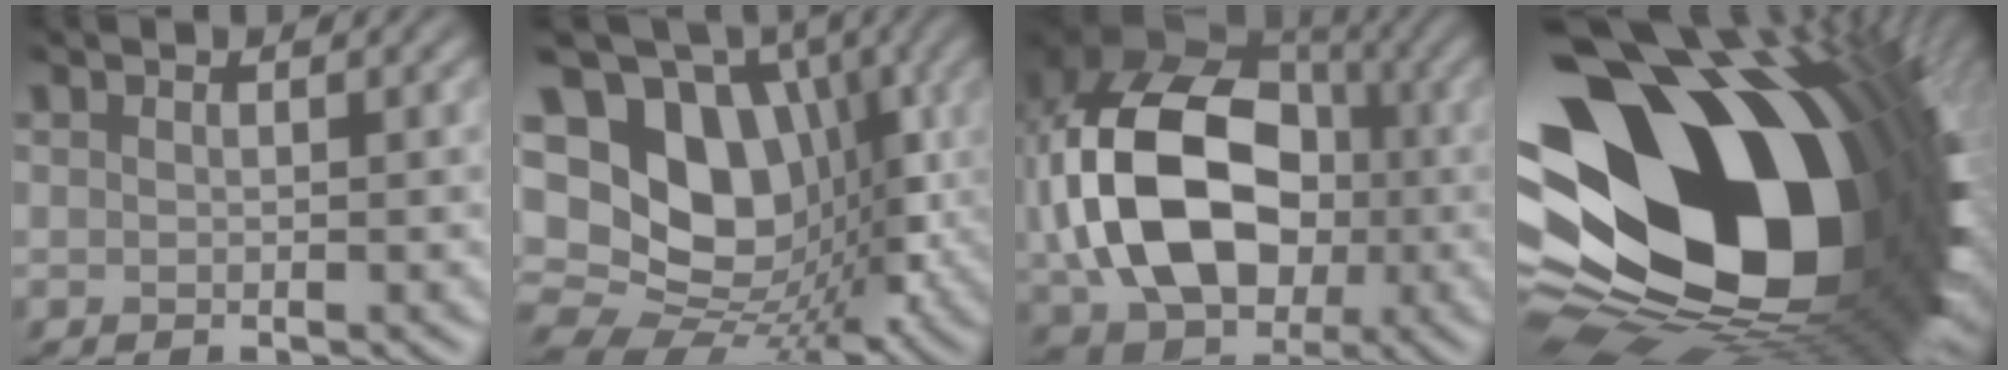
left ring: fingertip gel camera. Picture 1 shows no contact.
{"total": 15.8, "force": [0.9, 11.6, 10.7], "torque": [-0.173, 0.019, 0.016]}
{"total": 14.9, "force": [-2.1, 10.7, 10.1], "torque": [-0.210, -0.003, -0.048]}
{"total": 20.8, "force": [0.5, 13.7, 15.7], "torque": [-0.259, -0.057, 0.025]}